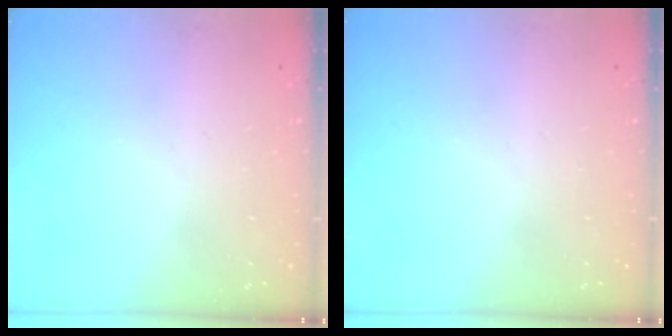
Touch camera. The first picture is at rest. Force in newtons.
{"total": 0.0}